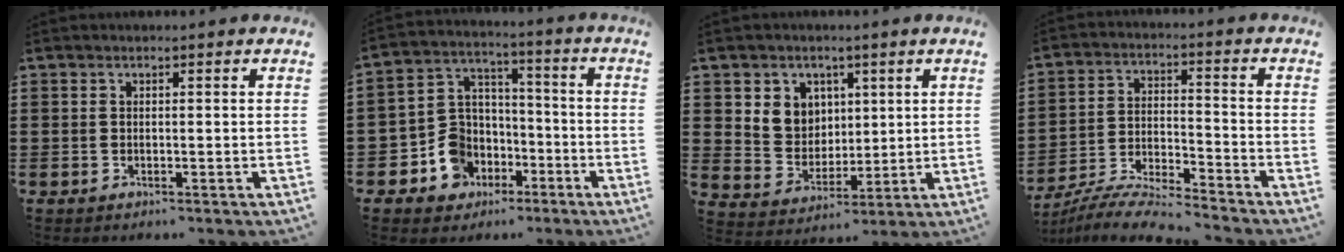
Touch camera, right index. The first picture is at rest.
{"total": 9.0, "force": [-3.3, 8.0, 2.2], "torque": [-0.092, 0.009, -0.060]}
{"total": 6.1, "force": [2.7, 5.4, 0.8], "torque": [-0.039, -0.001, 0.050]}
{"total": 6.7, "force": [-6.5, 0.0, 1.7], "torque": [-0.042, -0.004, -0.131]}